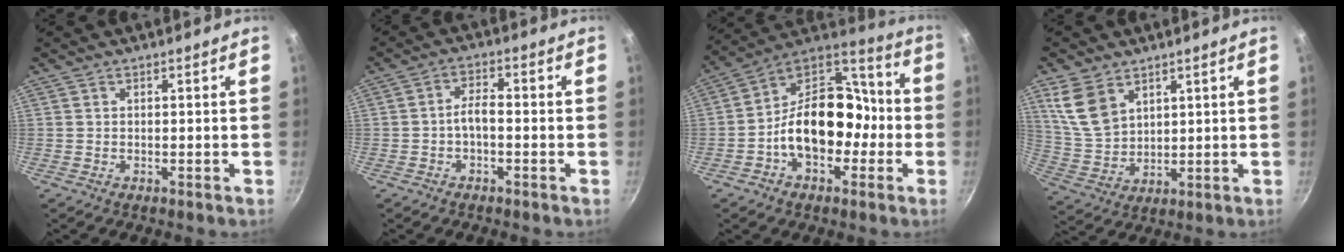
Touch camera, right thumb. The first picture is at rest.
{"total": 3.5, "force": [-1.2, 1.8, 2.8], "torque": [-0.045, 0.024, -0.025]}
{"total": 18.2, "force": [-3.8, 12.7, 12.5], "torque": [-0.151, 0.066, -0.073]}
{"total": 9.4, "force": [5.0, 6.1, 5.1], "torque": [-0.085, -0.024, 0.114]}